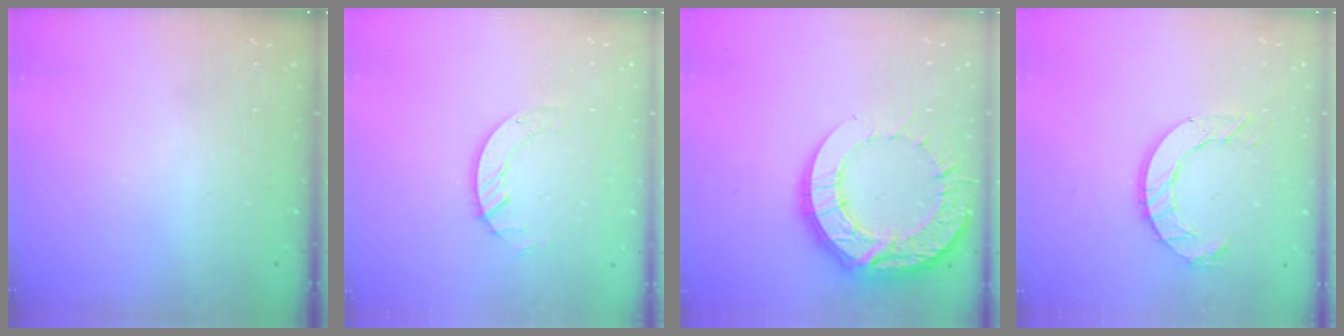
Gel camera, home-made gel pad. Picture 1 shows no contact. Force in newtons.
{"total": 4.5, "press": 4.5, "slide": 0.4}
{"total": 20.2, "press": 20.1, "slide": 1.8}
{"total": 9.8, "press": 9.7, "slide": 1.1}